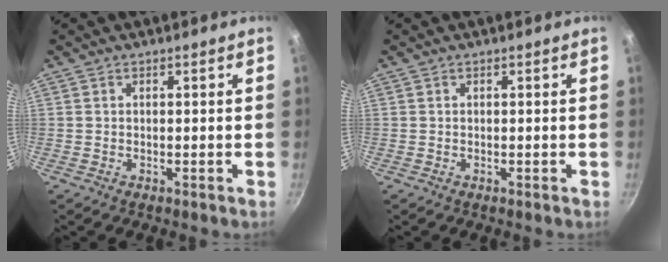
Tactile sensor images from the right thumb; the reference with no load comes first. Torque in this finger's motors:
{"motor_torque": [-0.20, -0.21, -0.10, 0.04, 0.00]}